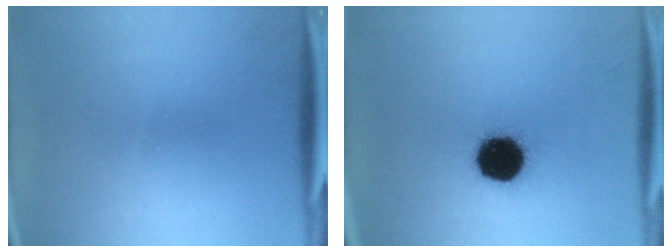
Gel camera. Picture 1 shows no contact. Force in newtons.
{"total": 17.2}